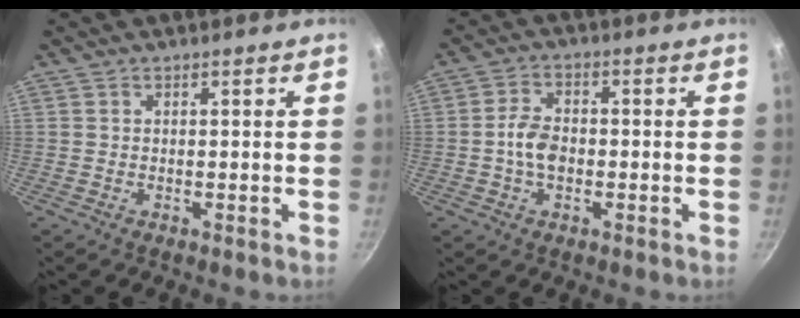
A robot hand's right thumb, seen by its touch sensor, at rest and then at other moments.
{"total": 5.6, "force": [-1.0, 3.7, 4.1], "torque": [-0.072, 0.020, -0.023]}